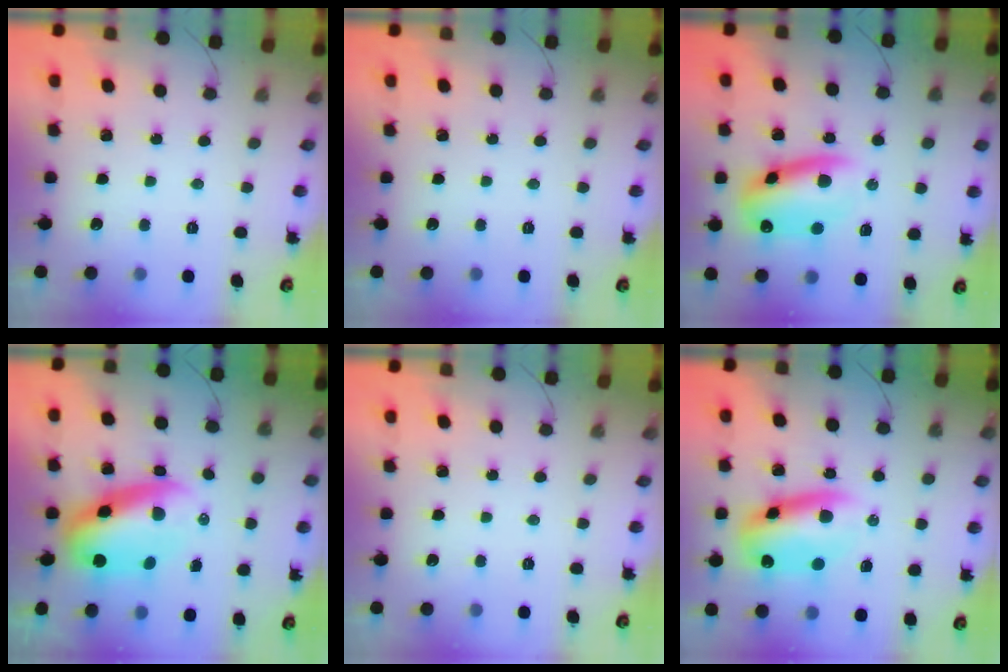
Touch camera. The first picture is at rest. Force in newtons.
{"total": 0.0}
{"total": 13.4, "press": 13.1, "slide": 2.9}
{"total": 10.5, "press": 10.2, "slide": 2.4}
{"total": 0.0}
{"total": 11.0, "press": 10.6, "slide": 2.7}